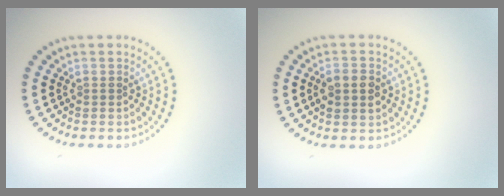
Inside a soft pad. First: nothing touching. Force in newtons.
{"total": 2.3, "press": 2.3, "slide": 0.0}